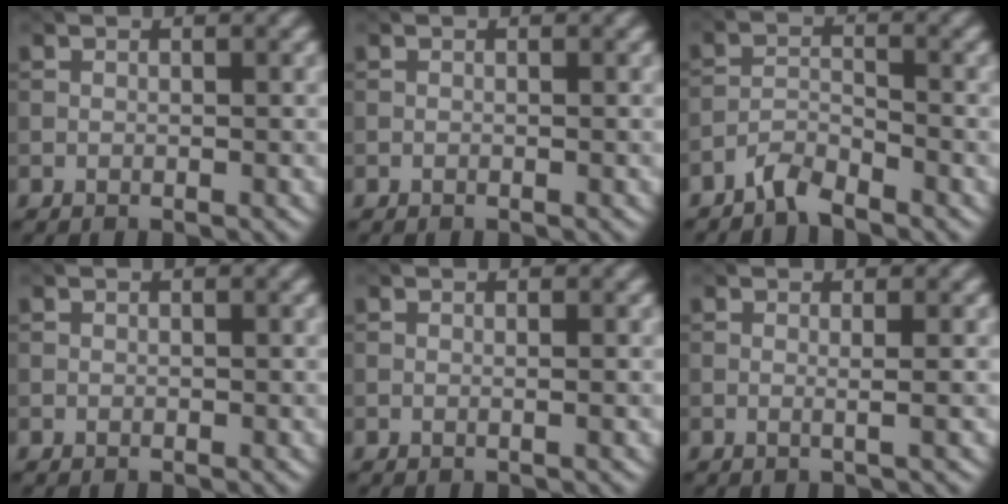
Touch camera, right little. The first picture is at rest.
{"total": 0.0}
{"total": 2.6, "force": [-2.4, 0.3, 0.9], "torque": [-0.019, 0.004, -0.053]}
{"total": 0.0}
{"total": 0.5, "force": [0.0, 0.2, 0.5], "torque": [-0.003, 0.000, -0.003]}
{"total": 1.2, "force": [0.0, 0.3, 1.1], "torque": [-0.017, 0.000, -0.007]}